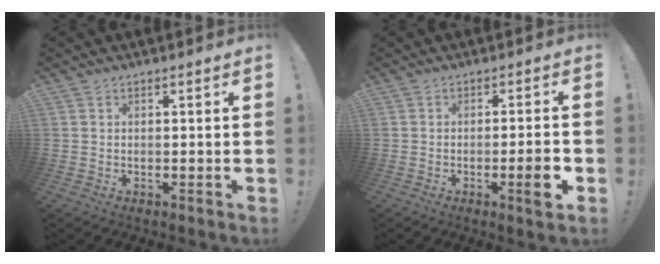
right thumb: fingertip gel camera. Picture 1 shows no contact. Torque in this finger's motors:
{"motor_torque": [2.58, 2.45, 1.43, -1.29, 0.56]}